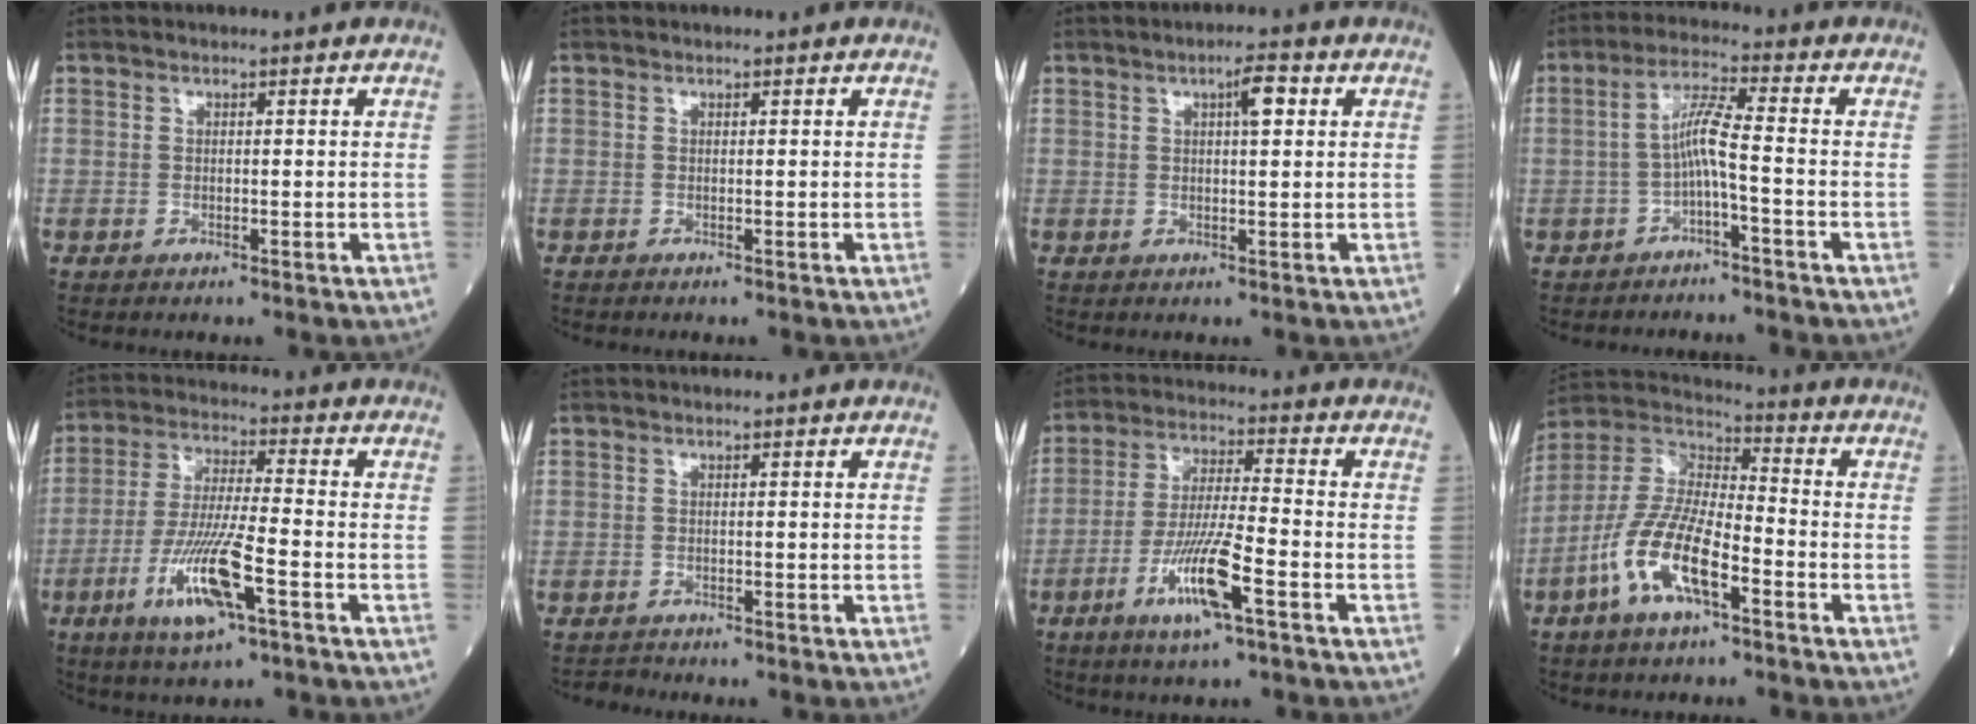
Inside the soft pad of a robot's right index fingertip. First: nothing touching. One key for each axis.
{"total": 0.0}
{"total": 3.3, "fx": 1.2, "fy": 0.6, "fz": 3.0, "tx": -0.051, "ty": 0.006, "tz": 0.017}
{"total": 5.1, "fx": -1.4, "fy": -0.1, "fz": 4.9, "tx": -0.100, "ty": 0.019, "tz": -0.023}
{"total": 11.4, "fx": -4.8, "fy": 1.0, "fz": 10.3, "tx": -0.208, "ty": -0.015, "tz": -0.086}
{"total": 1.0, "fx": -0.9, "fy": -0.1, "fz": -0.4, "tx": 0.007, "ty": -0.006, "tz": -0.016}
{"total": 10.5, "fx": -4.7, "fy": 0.5, "fz": 9.3, "tx": -0.185, "ty": -0.012, "tz": -0.087}
{"total": 12.5, "fx": -5.6, "fy": 3.7, "fz": 10.6, "tx": -0.229, "ty": 0.005, "tz": -0.108}